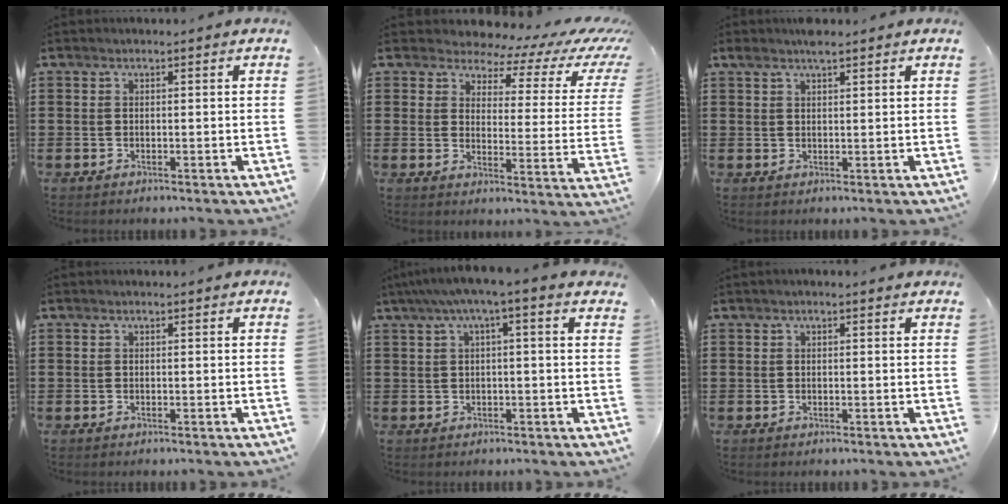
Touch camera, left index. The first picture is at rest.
{"total": 4.2, "force": [3.7, 1.6, 1.2], "torque": [-0.033, -0.033, 0.056]}
{"total": 2.6, "force": [2.1, 0.5, 1.5], "torque": [-0.033, 0.003, 0.038]}
{"total": 0.0}
{"total": 3.1, "force": [0.4, 0.0, 3.1], "torque": [-0.058, -0.002, 0.003]}
{"total": 0.6, "force": [0.3, 0.1, 0.5], "torque": [-0.010, 0.001, 0.006]}